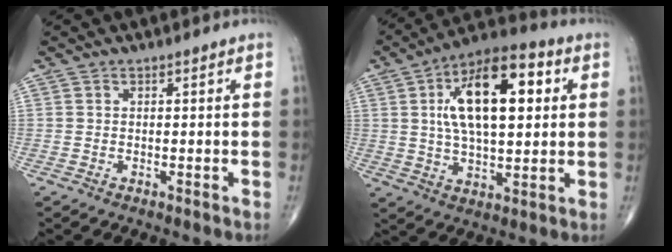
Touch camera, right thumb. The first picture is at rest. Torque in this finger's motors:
{"motor_torque": [0.82, 4.19, 1.70, 0.50, 0.18]}